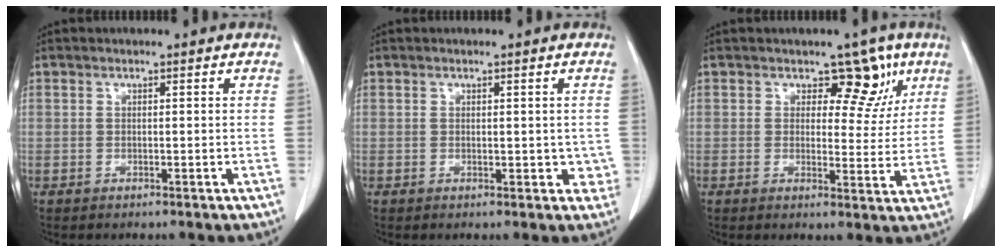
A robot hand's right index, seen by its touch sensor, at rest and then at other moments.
{"total": 2.7, "force": [-0.1, 1.7, 2.2], "torque": [-0.010, -0.002, 0.000]}
{"total": 6.5, "force": [3.6, 4.3, 3.3], "torque": [-0.015, 0.004, 0.042]}